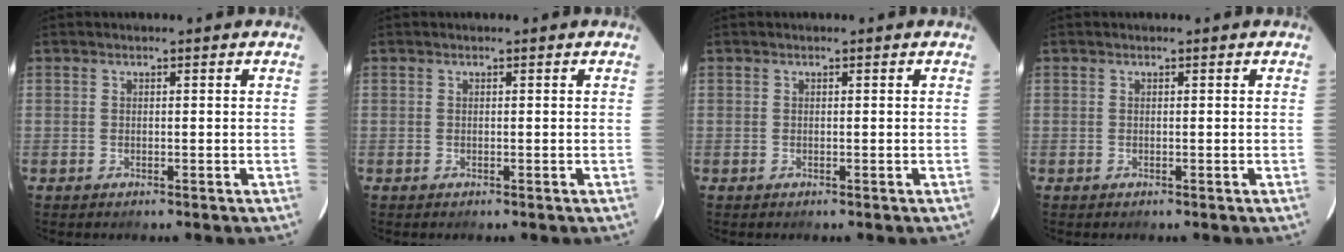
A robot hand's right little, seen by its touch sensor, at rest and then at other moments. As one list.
[{"total": 0.0}, {"total": 0.0}, {"total": 0.0}]